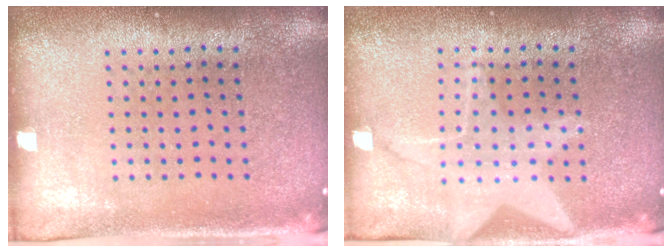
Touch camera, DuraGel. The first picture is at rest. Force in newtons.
{"total": 1.4, "press": 1.3, "slide": 0.4}